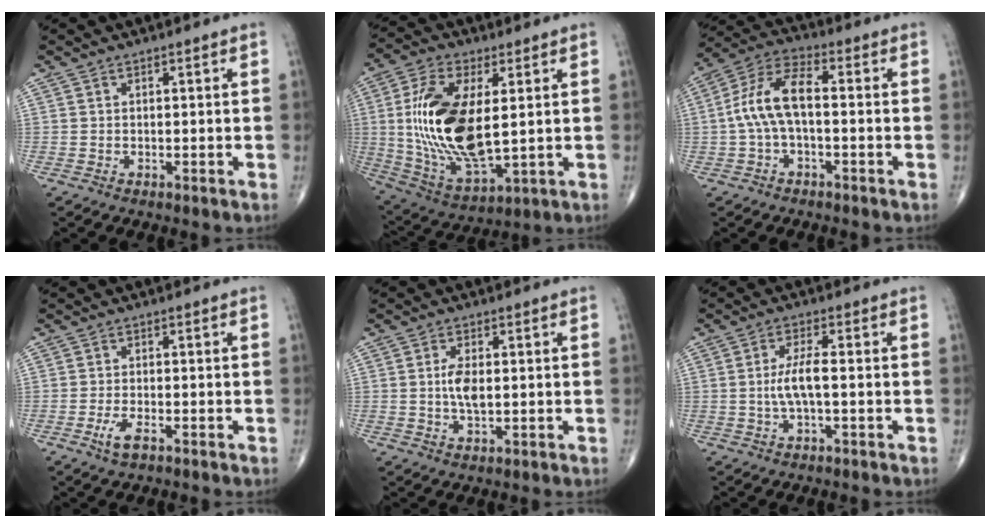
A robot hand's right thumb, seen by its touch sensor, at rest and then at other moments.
{"total": 20.2, "force": [2.0, 9.4, 17.8], "torque": [-0.353, -0.017, 0.048]}
{"total": 10.1, "force": [-0.6, 4.7, 9.0], "torque": [-0.187, 0.038, -0.018]}
{"total": 3.2, "force": [-1.7, 1.1, 2.5], "torque": [-0.055, 0.004, -0.031]}
{"total": 4.5, "force": [0.2, 2.1, 4.0], "torque": [-0.079, -0.004, 0.004]}
{"total": 4.9, "force": [-0.5, 1.2, 4.7], "torque": [-0.109, 0.008, -0.012]}